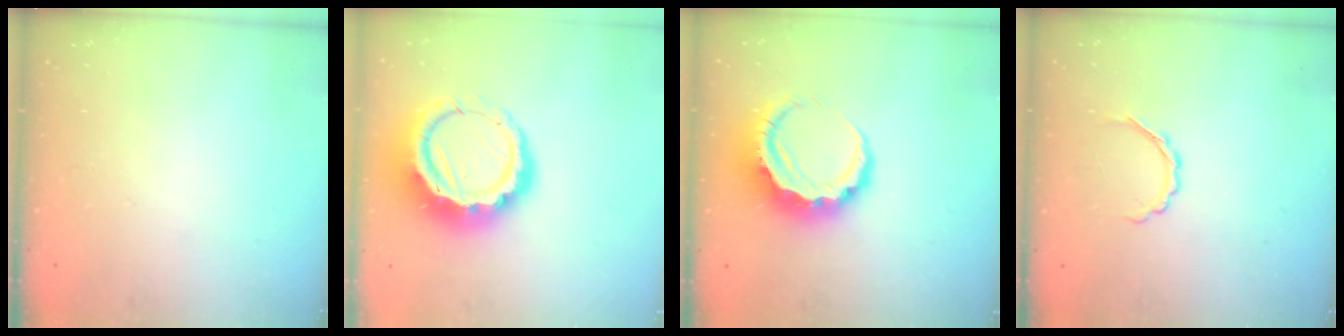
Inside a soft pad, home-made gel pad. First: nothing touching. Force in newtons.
{"total": 13.7, "press": 13.5, "slide": 2.5}
{"total": 9.1, "press": 8.9, "slide": 1.9}
{"total": 3.5, "press": 3.4, "slide": 1.0}